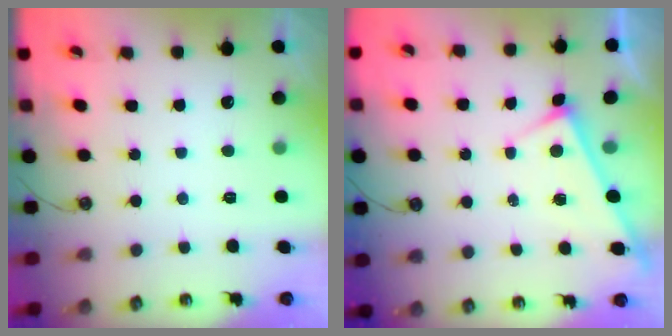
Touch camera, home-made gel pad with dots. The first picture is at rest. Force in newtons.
{"total": 3.0, "press": 3.0, "slide": 0.2}